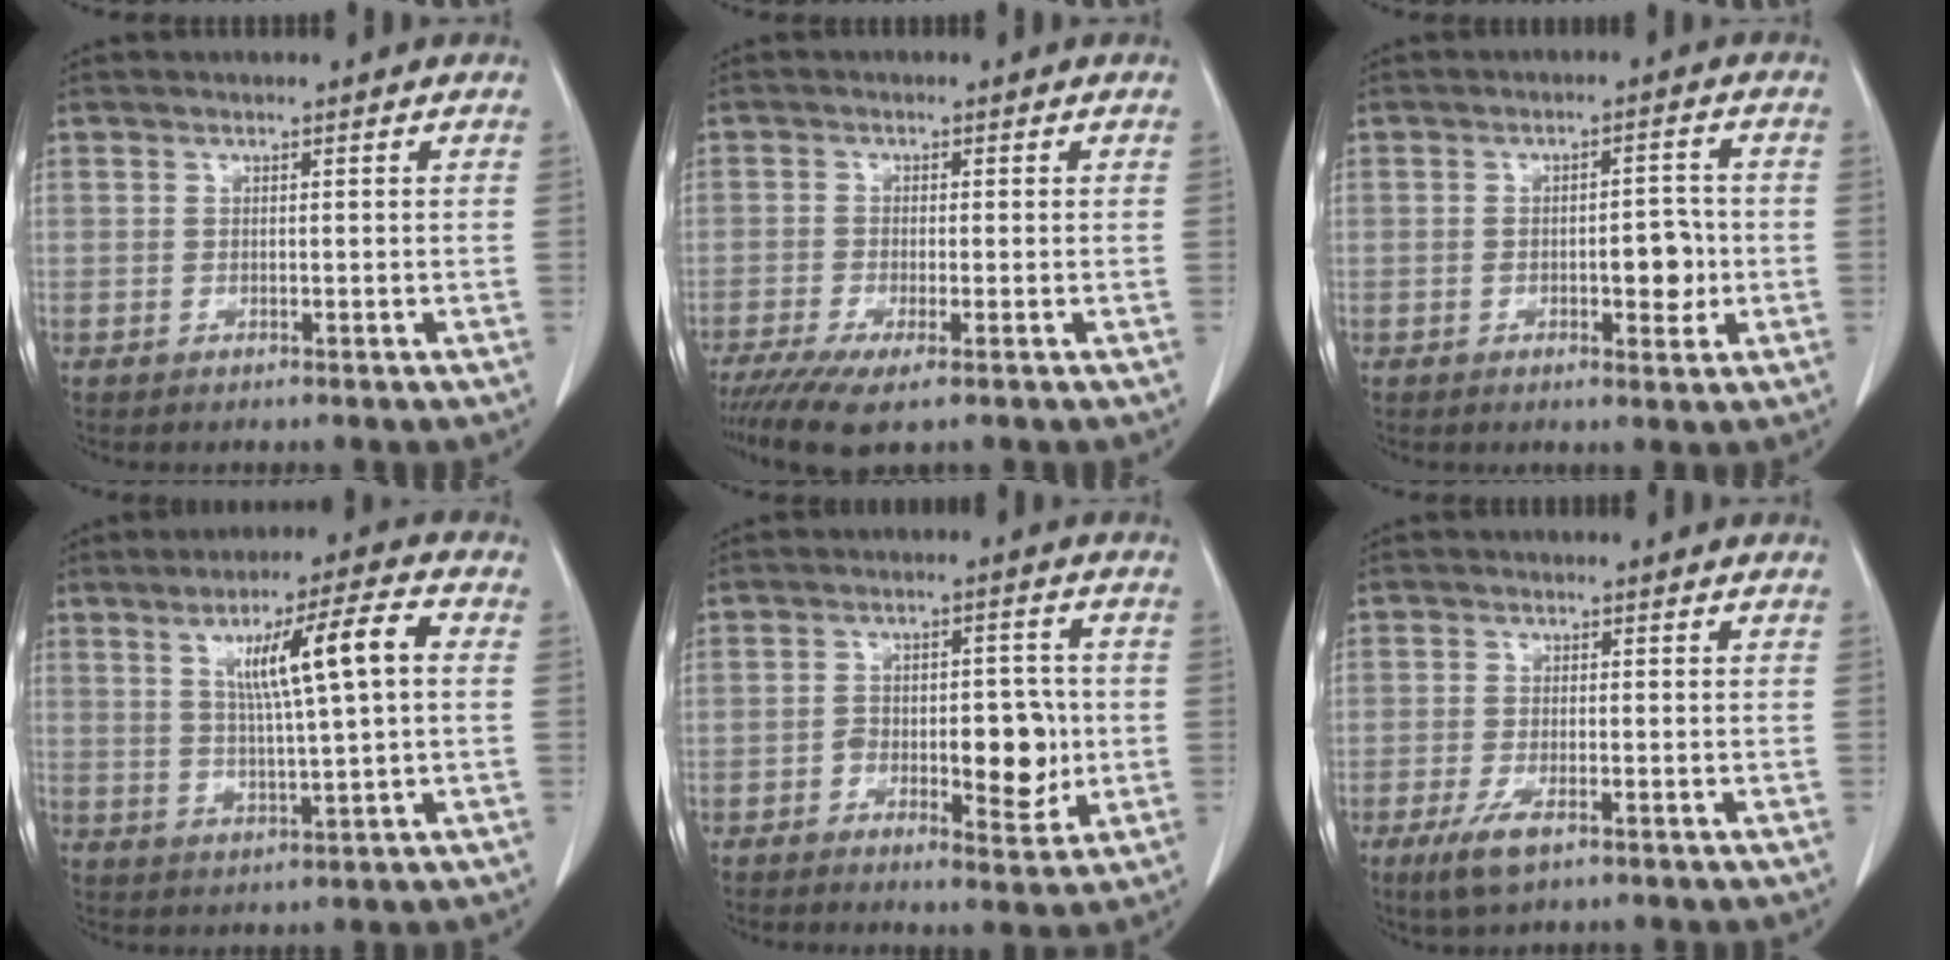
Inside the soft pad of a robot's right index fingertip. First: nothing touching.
{"total": 5.9, "force": [-3.8, 0.8, 4.4], "torque": [-0.077, -0.016, -0.064]}
{"total": 5.1, "force": [-0.9, 2.0, 4.6], "torque": [-0.059, 0.003, -0.009]}
{"total": 10.6, "force": [2.5, 0.5, 10.3], "torque": [-0.172, 0.012, 0.042]}
{"total": 9.0, "force": [-1.7, 4.0, 7.9], "torque": [-0.110, 0.013, -0.018]}
{"total": 4.6, "force": [-2.6, 1.5, 3.4], "torque": [-0.075, -0.008, -0.044]}